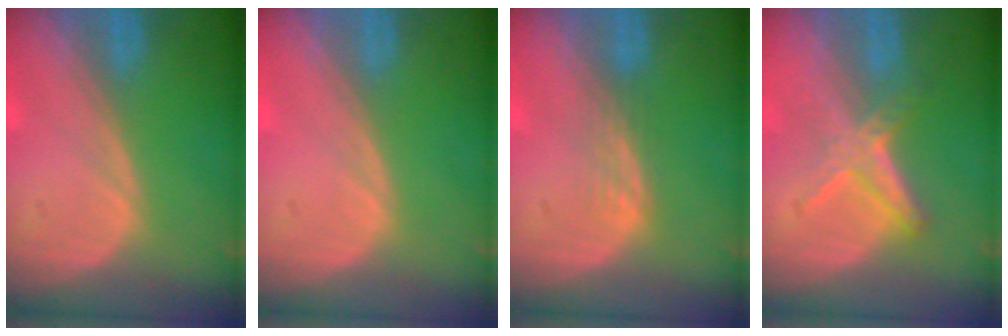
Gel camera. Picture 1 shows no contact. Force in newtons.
{"total": 0.0}
{"total": 1.9, "press": 1.9, "slide": 0.3}
{"total": 5.2, "press": 5.1, "slide": 0.9}